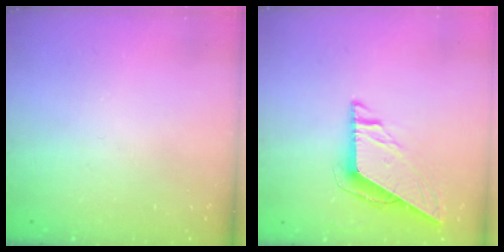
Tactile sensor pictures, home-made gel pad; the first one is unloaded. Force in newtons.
{"total": 7.6, "press": 7.6, "slide": 0.2}